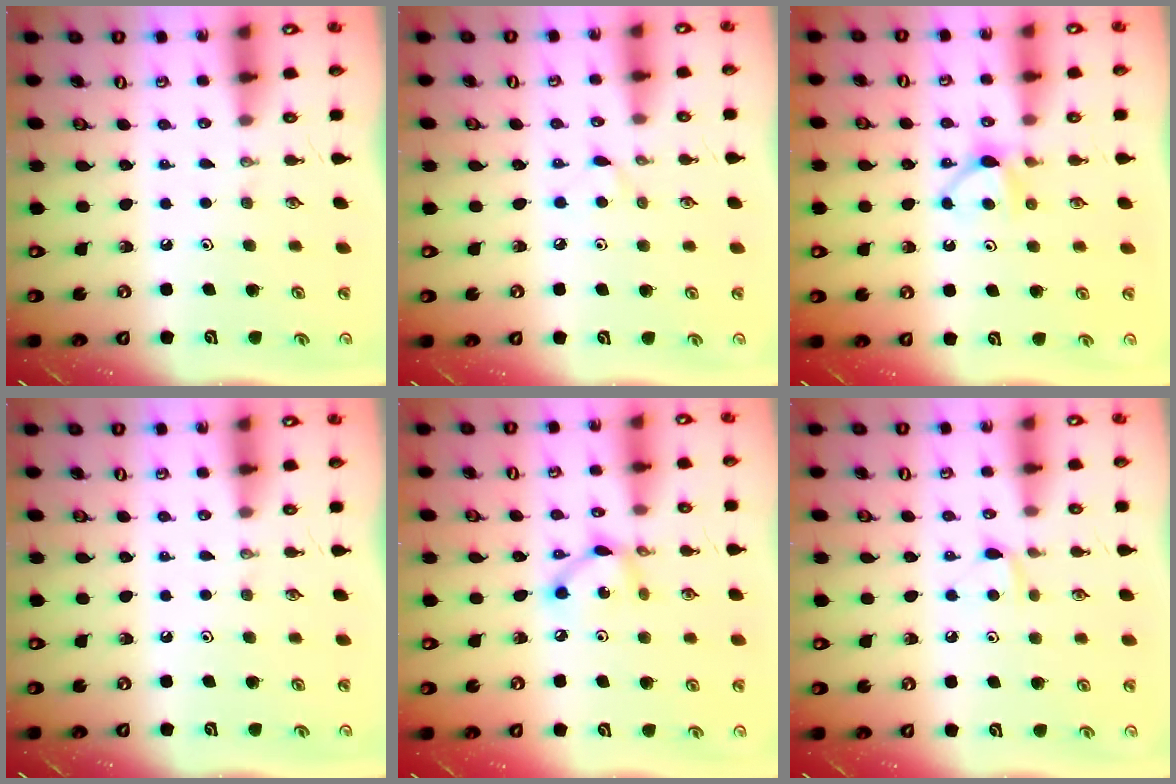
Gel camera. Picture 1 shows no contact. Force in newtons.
{"total": 4.5, "press": 4.5, "slide": 0.5}
{"total": 5.5, "press": 5.5, "slide": 0.7}
{"total": 0.0}
{"total": 7.0, "press": 7.0, "slide": 0.3}
{"total": 6.0, "press": 5.9, "slide": 0.9}